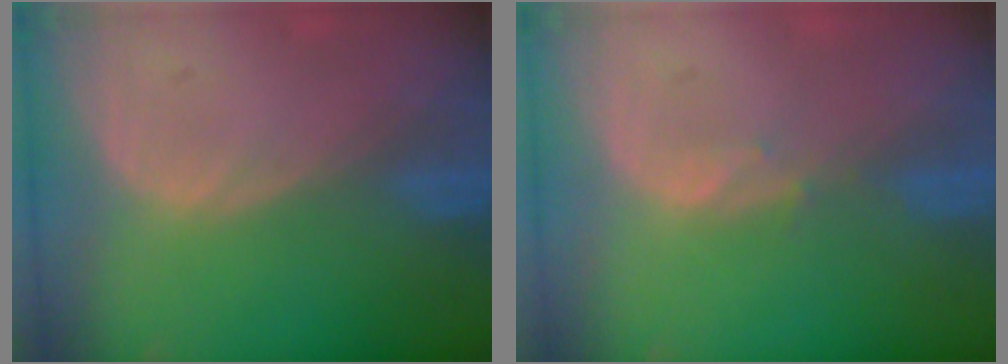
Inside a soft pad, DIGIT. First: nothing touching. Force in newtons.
{"total": 0.8, "press": 0.8, "slide": 0.3}